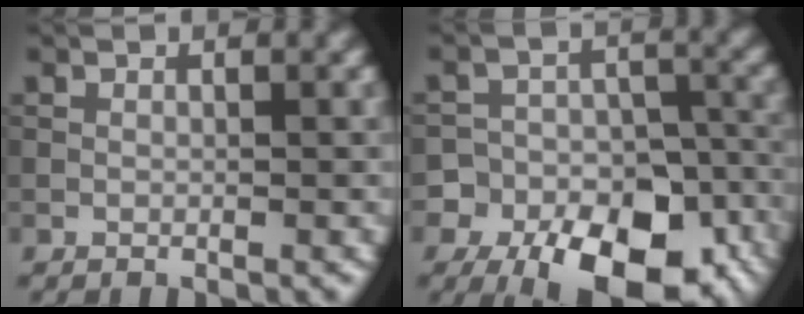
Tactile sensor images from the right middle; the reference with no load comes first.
{"total": 16.6, "force": [-10.9, 10.6, 6.8], "torque": [-0.093, -0.034, -0.160]}